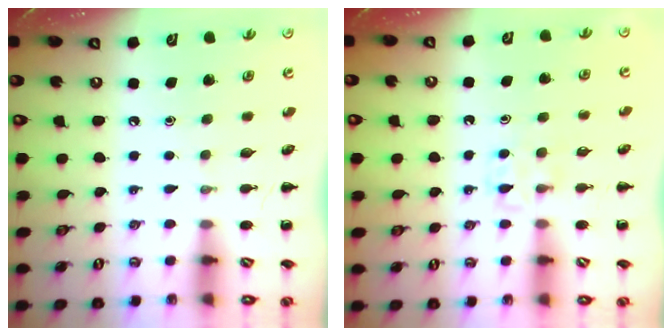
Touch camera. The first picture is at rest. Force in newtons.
{"total": 3.9, "press": 3.6, "slide": 1.3}